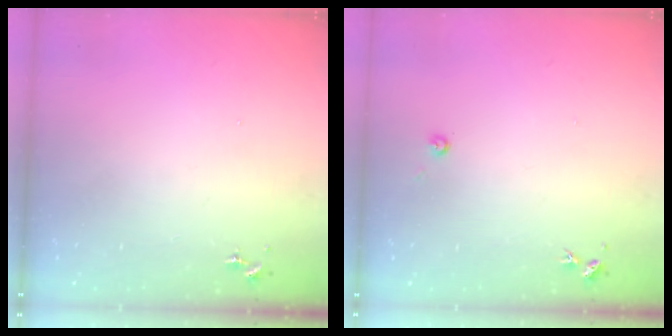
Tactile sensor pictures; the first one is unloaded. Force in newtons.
{"total": 2.7, "press": 2.7, "slide": 0.2}